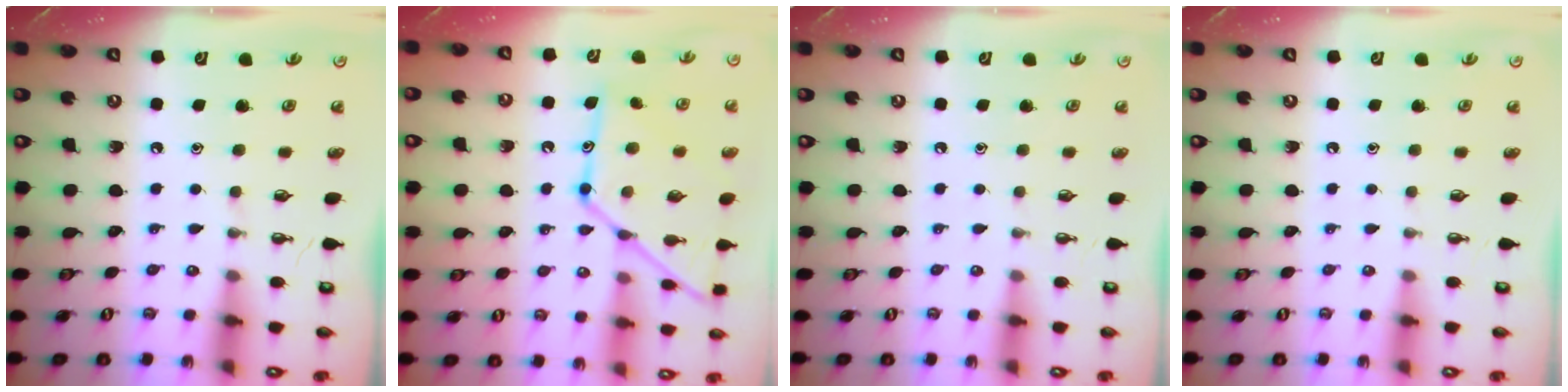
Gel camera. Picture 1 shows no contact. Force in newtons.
{"total": 16.1, "press": 16.0, "slide": 1.2}
{"total": 0.0}
{"total": 0.0}